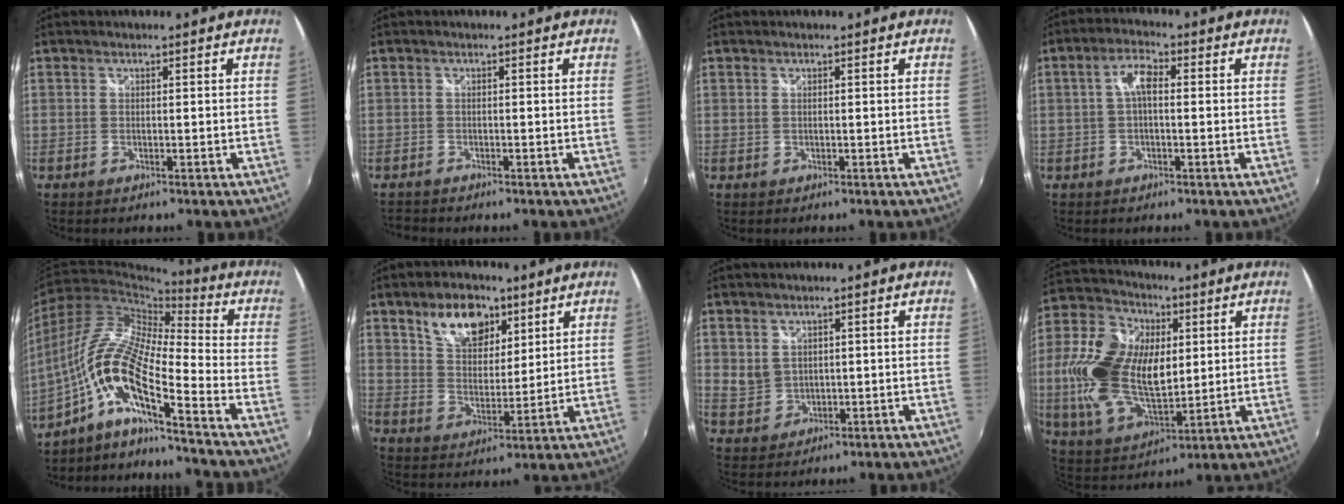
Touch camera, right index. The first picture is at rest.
{"total": 1.5, "force": [-1.3, 0.7, -0.1], "torque": [-0.004, 0.000, -0.027]}
{"total": 0.0}
{"total": 4.3, "force": [0.2, 1.7, 3.9], "torque": [-0.076, 0.014, 0.002]}
{"total": 13.1, "force": [-6.5, 1.4, 11.3], "torque": [-0.198, -0.007, -0.141]}
{"total": 10.8, "force": [6.4, 6.1, 6.2], "torque": [-0.101, 0.016, 0.117]}
{"total": 3.7, "force": [1.6, 3.0, 1.4], "torque": [-0.022, 0.002, 0.044]}
{"total": 20.6, "force": [2.3, 12.6, 16.2], "torque": [-0.345, 0.020, 0.053]}